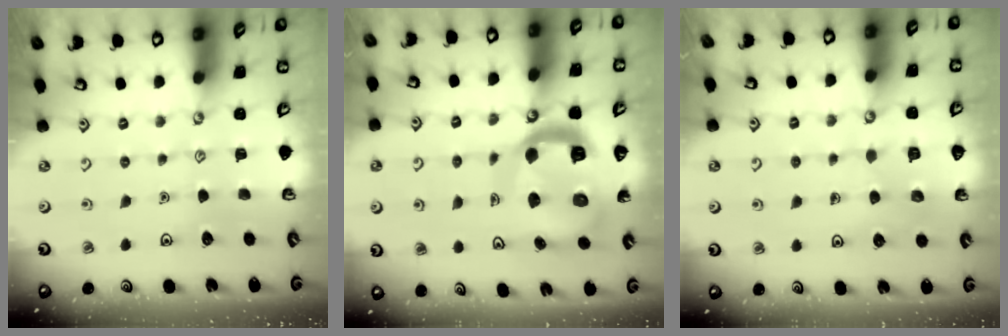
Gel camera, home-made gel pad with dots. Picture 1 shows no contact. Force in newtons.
{"total": 14.6, "press": 14.4, "slide": 1.8}
{"total": 2.6, "press": 2.6, "slide": 0.1}